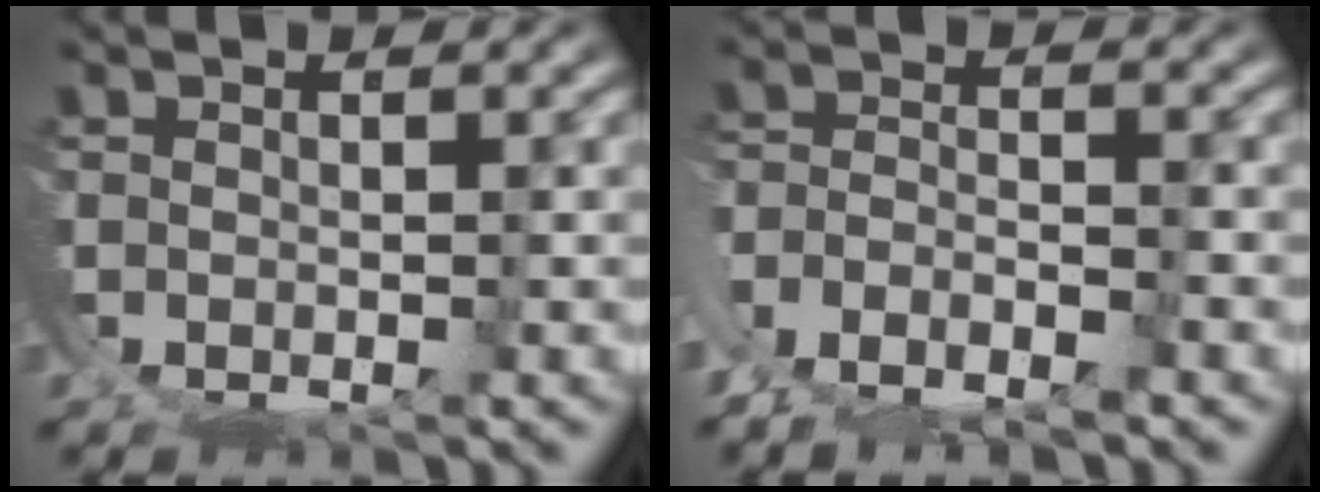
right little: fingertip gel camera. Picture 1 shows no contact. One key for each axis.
{"total": 3.3, "fx": -2.4, "fy": 1.2, "fz": 1.9, "tx": -0.033, "ty": -0.006, "tz": -0.041}